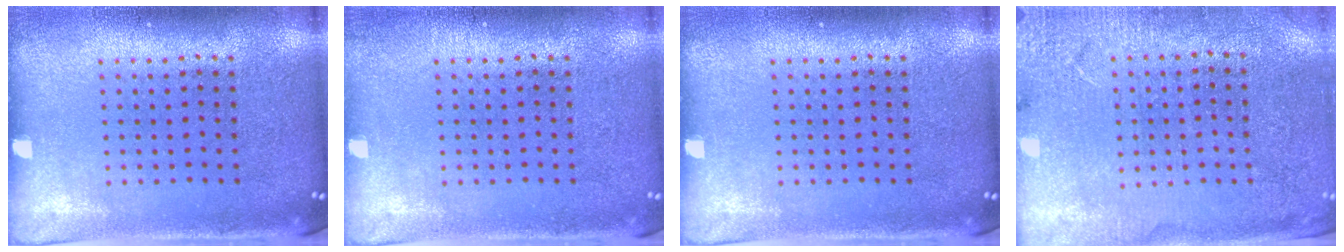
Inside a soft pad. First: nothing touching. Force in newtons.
{"total": 0.5, "press": 0.5, "slide": 0.1}
{"total": 0.0}
{"total": 2.7, "press": 2.7, "slide": 0.1}